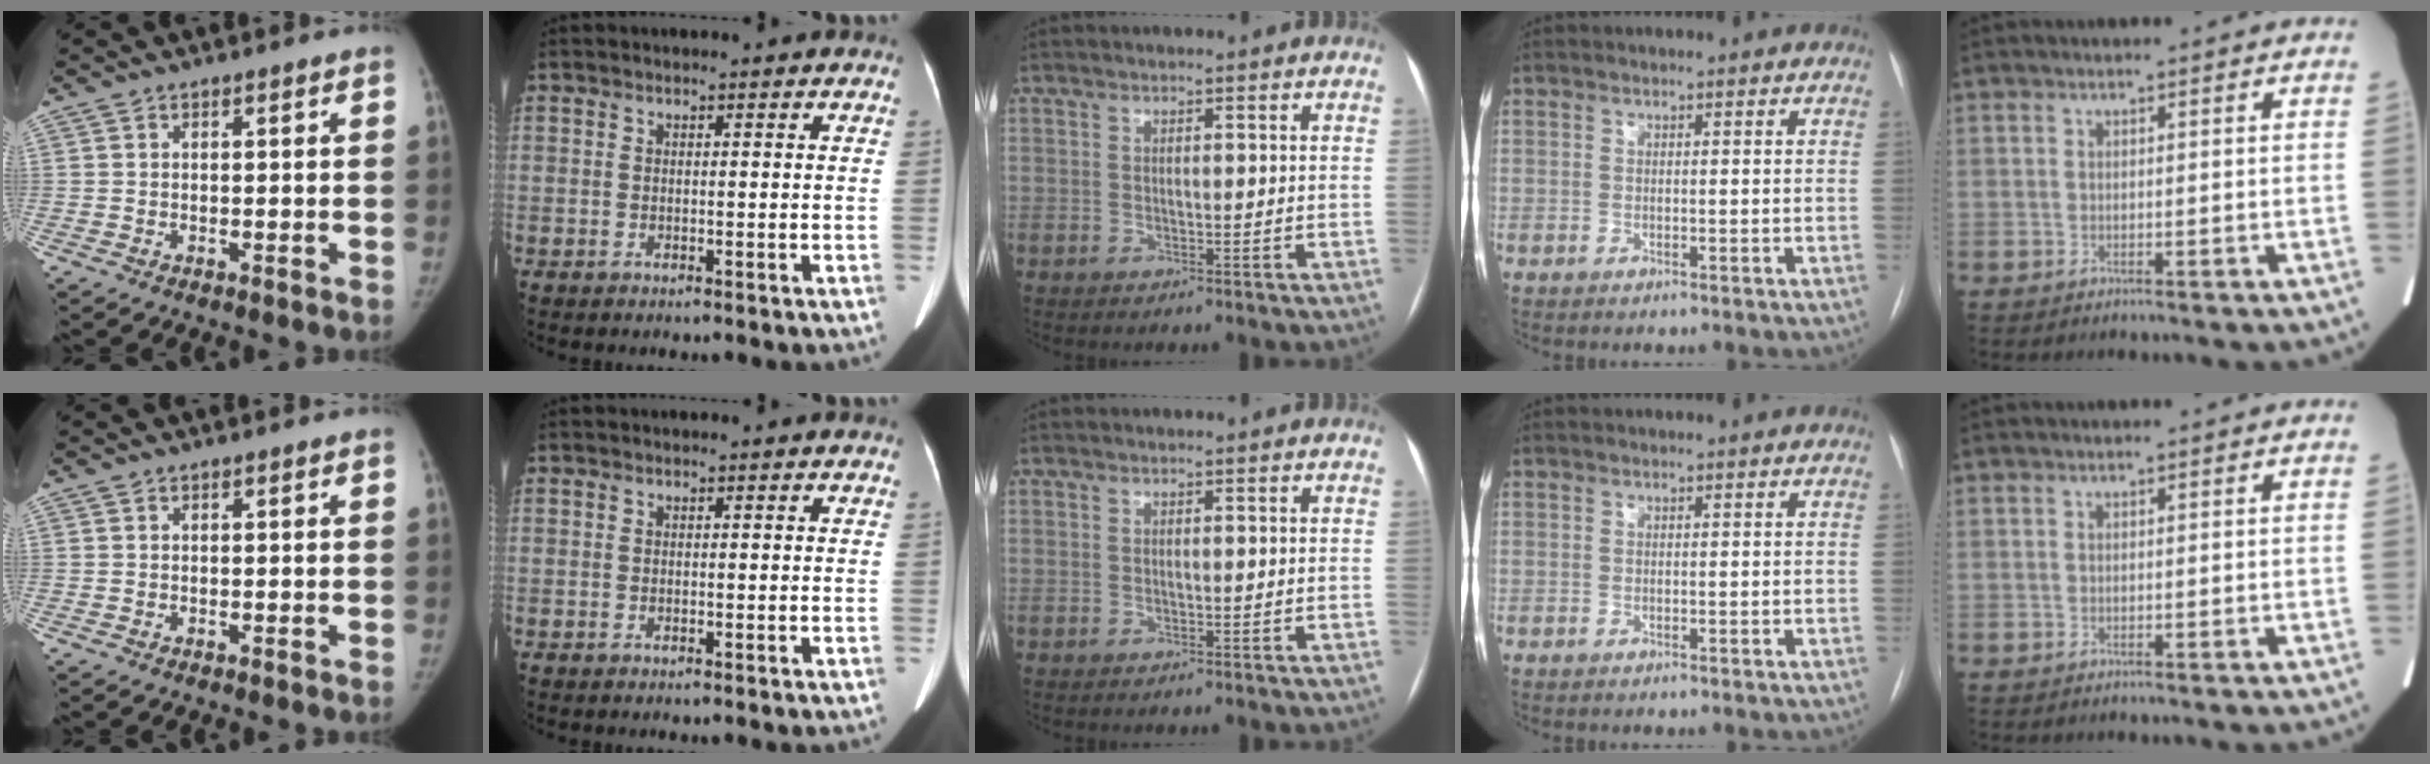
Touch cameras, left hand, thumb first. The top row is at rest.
{}